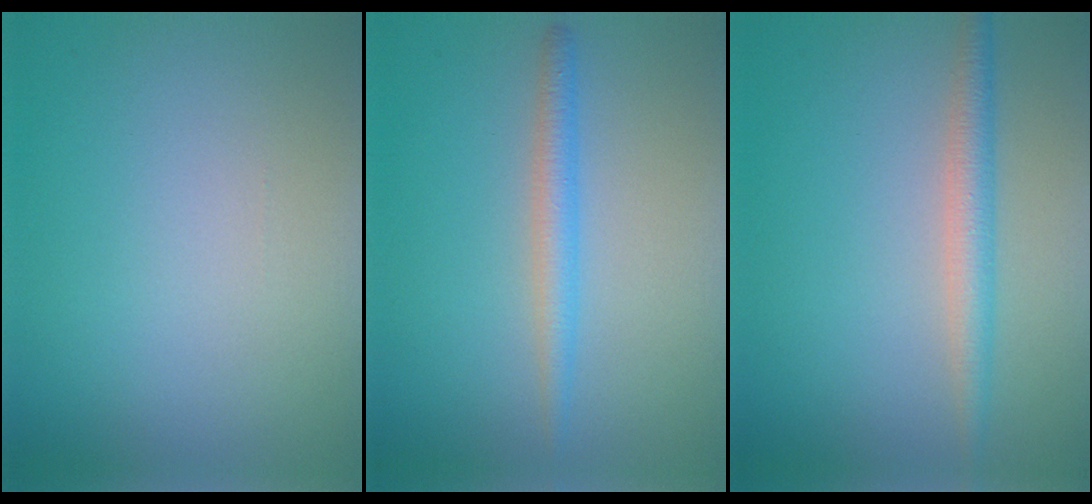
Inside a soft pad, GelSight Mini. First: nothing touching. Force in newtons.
{"total": 2.3, "press": 2.3, "slide": 0.0}
{"total": 2.7, "press": 2.7, "slide": 0.0}